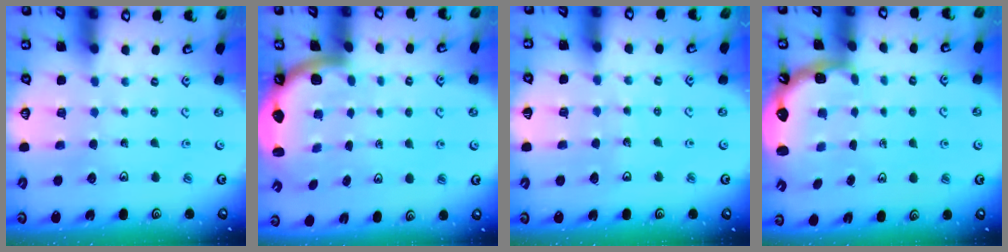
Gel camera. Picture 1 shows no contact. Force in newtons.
{"total": 2.7, "press": 2.6, "slide": 0.5}
{"total": 3.6, "press": 3.5, "slide": 0.4}
{"total": 2.8, "press": 2.5, "slide": 1.2}